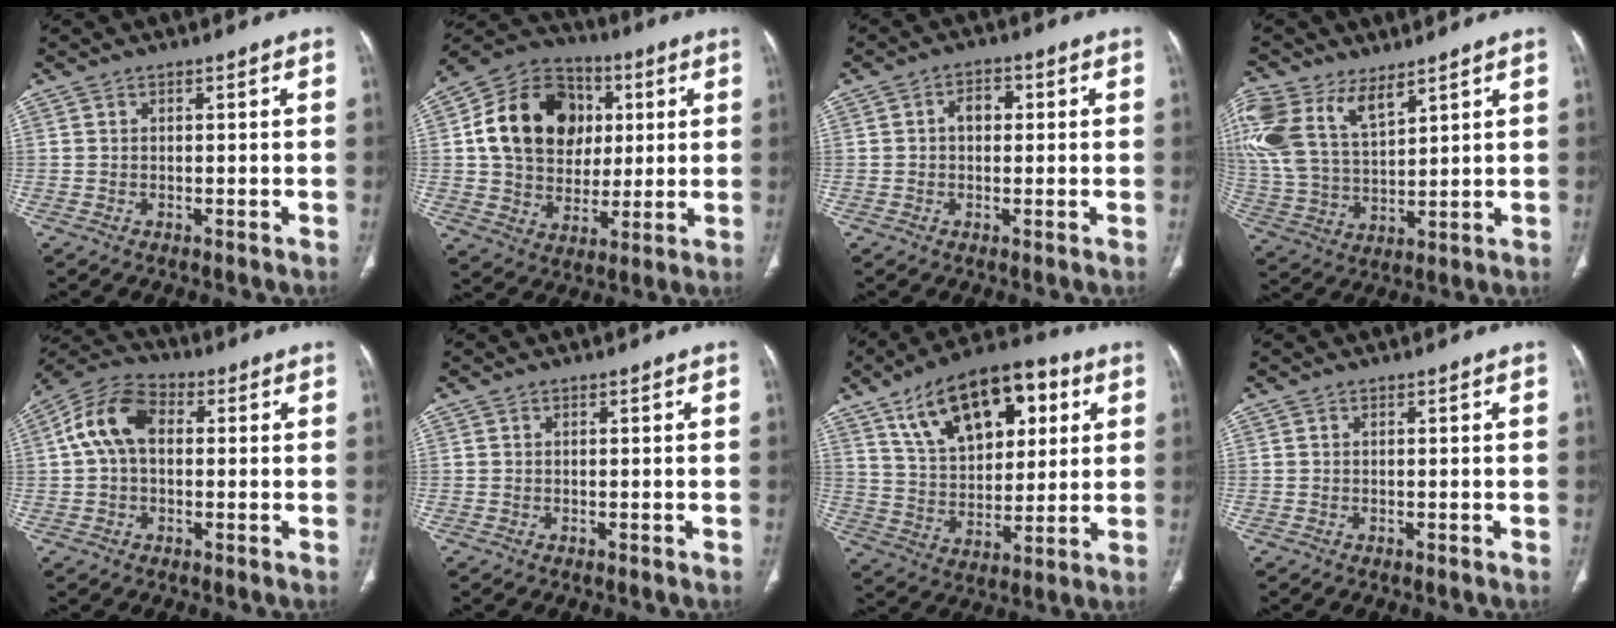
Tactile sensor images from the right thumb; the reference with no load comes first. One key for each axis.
{"total": 19.6, "fx": 3.7, "fy": 15.8, "fz": 11.1, "tx": -0.166, "ty": 0.013, "tz": 0.065}
{"total": 3.7, "fx": 0.4, "fy": 2.6, "fz": 2.5, "tx": -0.029, "ty": 0.013, "tz": 0.002}
{"total": 17.6, "fx": 9.8, "fy": 9.4, "fz": 11.2, "tx": -0.251, "ty": -0.015, "tz": 0.202}
{"total": 10.7, "fx": 1.3, "fy": 7.1, "fz": 7.9, "tx": -0.152, "ty": 0.031, "tz": 0.015}
{"total": 0.0}
{"total": 20.8, "fx": 9.1, "fy": 11.1, "fz": 15.0, "tx": -0.200, "ty": -0.015, "tz": 0.154}
{"total": 0.0}